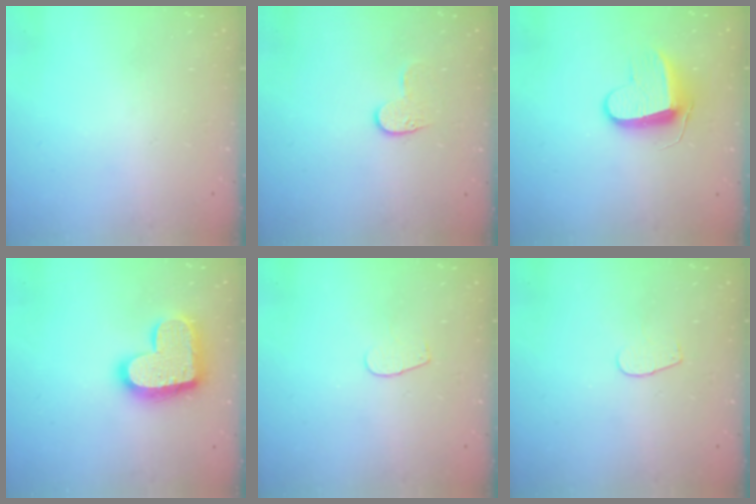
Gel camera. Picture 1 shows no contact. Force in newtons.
{"total": 5.8, "press": 5.8, "slide": 0.6}
{"total": 9.1, "press": 9.1, "slide": 0.3}
{"total": 20.1, "press": 20.1, "slide": 1.3}
{"total": 3.2, "press": 3.2, "slide": 0.3}
{"total": 3.2, "press": 3.2, "slide": 0.3}